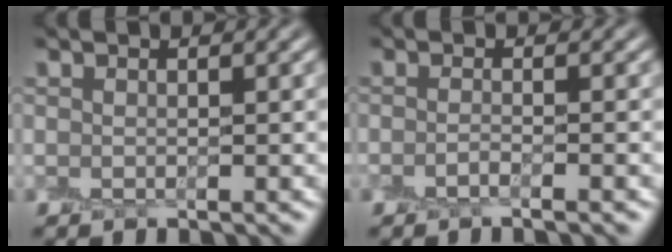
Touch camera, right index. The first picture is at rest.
{"total": 1.3, "force": [-0.7, 0.1, 1.0], "torque": [-0.011, -0.005, -0.022]}